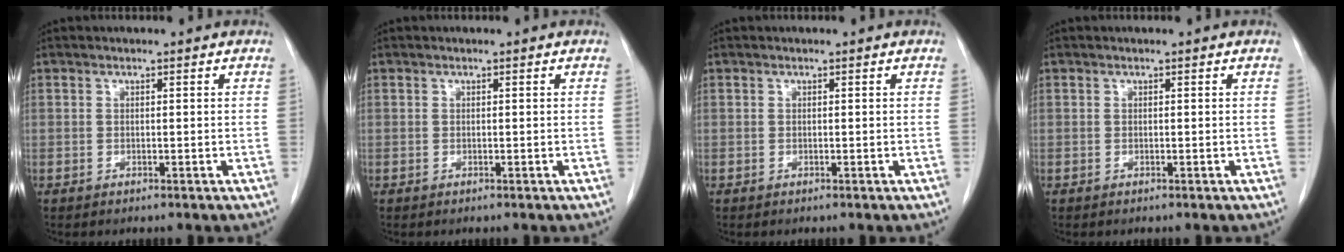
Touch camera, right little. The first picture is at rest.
{"total": 0.0}
{"total": 0.0}
{"total": 0.0}